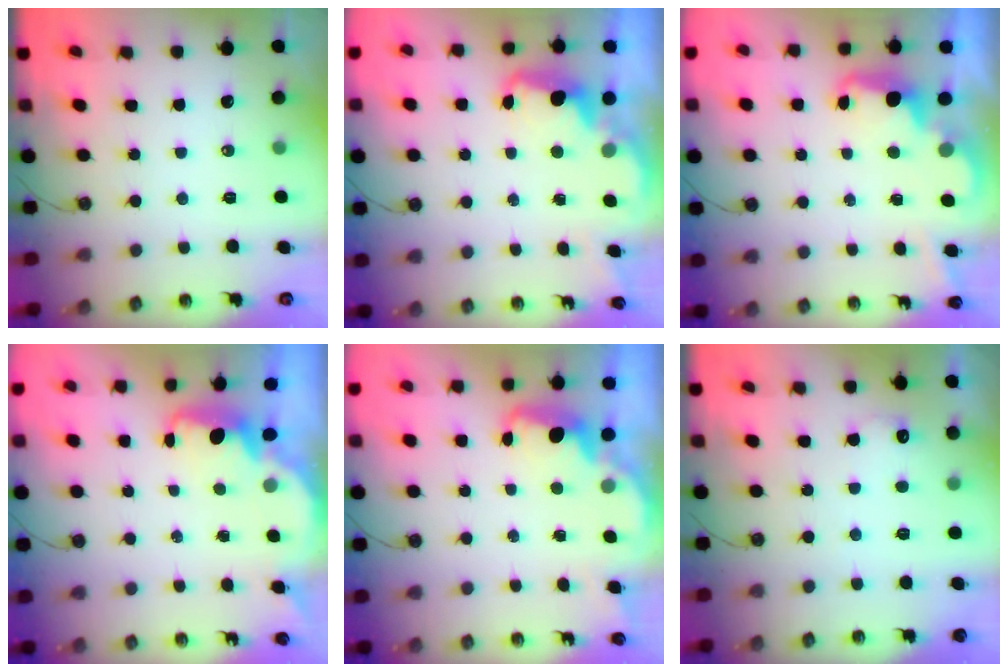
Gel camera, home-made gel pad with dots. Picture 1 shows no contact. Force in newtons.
{"total": 2.7, "press": 2.6, "slide": 0.6}
{"total": 2.4, "press": 2.3, "slide": 0.5}
{"total": 2.3, "press": 2.2, "slide": 0.6}
{"total": 2.5, "press": 2.4, "slide": 0.7}
{"total": 5.3, "press": 5.3, "slide": 0.5}